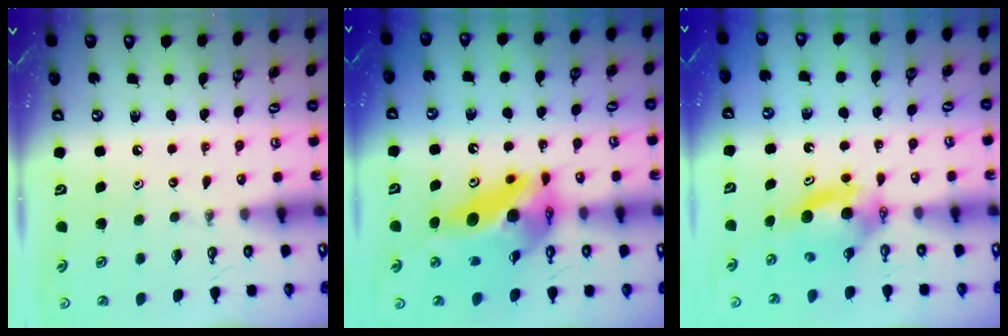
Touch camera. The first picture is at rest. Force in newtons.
{"total": 17.4, "press": 15.7, "slide": 7.4}
{"total": 7.7, "press": 5.1, "slide": 5.8}